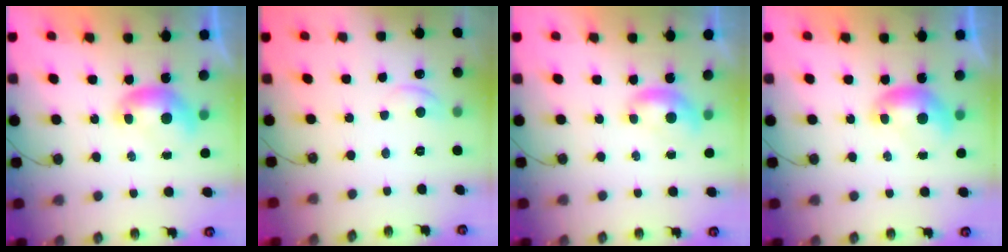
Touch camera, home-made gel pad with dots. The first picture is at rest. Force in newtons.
{"total": 2.1, "press": 2.1, "slide": 0.5}
{"total": 0.0}
{"total": 0.0}